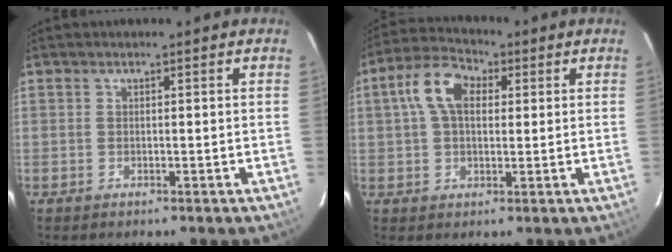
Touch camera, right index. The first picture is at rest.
{"total": 8.9, "force": [2.1, 5.5, 6.6], "torque": [-0.131, 0.031, 0.034]}